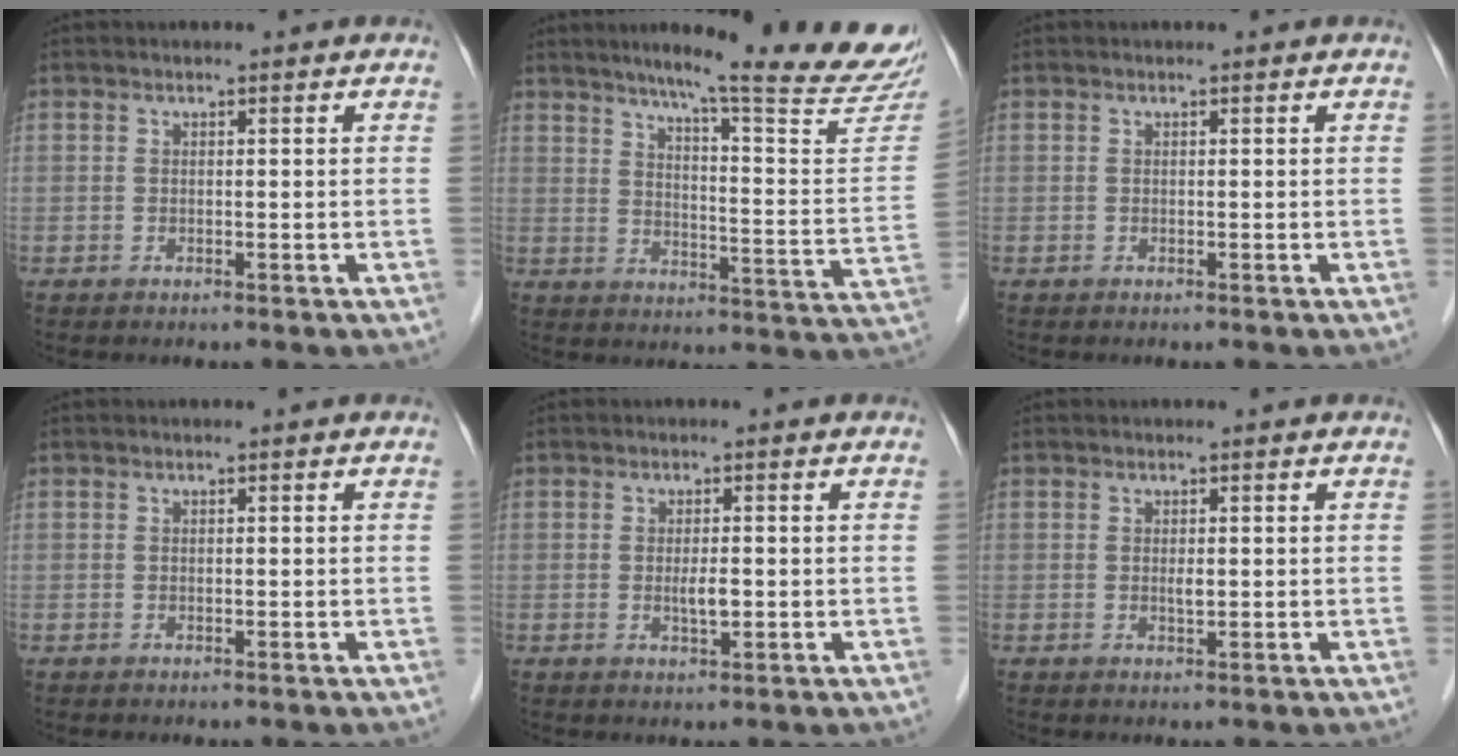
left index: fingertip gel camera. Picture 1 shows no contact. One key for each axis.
{"total": 23.2, "fx": 20.5, "fy": -0.4, "fz": 10.8, "tx": -0.146, "ty": -0.085, "tz": 0.253}
{"total": 0.0}
{"total": 0.0}
{"total": 2.3, "fx": -0.3, "fy": 0.5, "fz": 2.2, "tx": -0.045, "ty": -0.001, "tz": -0.003}
{"total": 1.0, "fx": 0.1, "fy": 0.4, "fz": 0.9, "tx": -0.019, "ty": -0.002, "tz": 0.003}